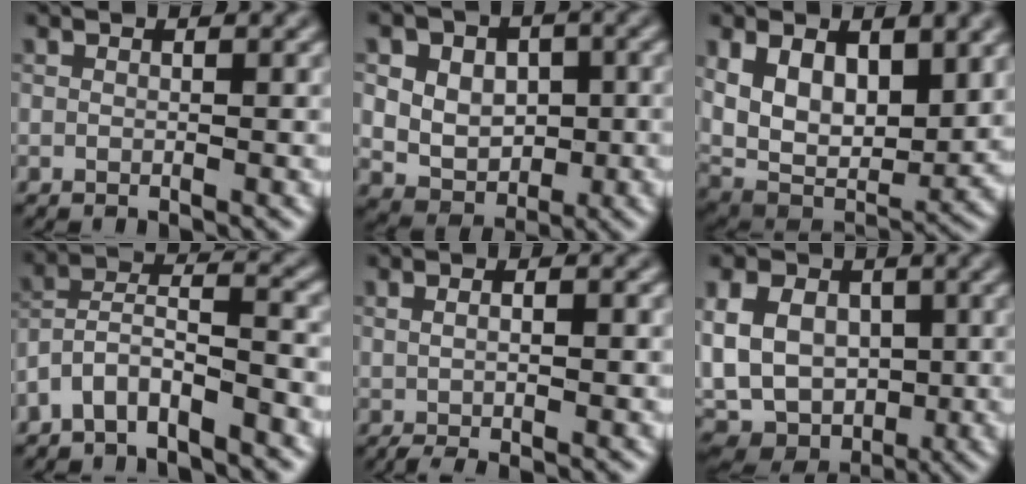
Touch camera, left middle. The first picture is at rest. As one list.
[{"total": 9.4, "force": [2.6, 7.3, 5.3], "torque": [-0.086, 0.031, 0.038]}, {"total": 9.3, "force": [2.5, 5.4, 7.2], "torque": [-0.145, -0.015, 0.045]}, {"total": 5.1, "force": [-3.6, 1.5, 3.2], "torque": [-0.063, 0.007, -0.077]}, {"total": 3.2, "force": [0.0, 1.2, 2.9], "torque": [-0.041, 0.004, 0.009]}, {"total": 10.5, "force": [0.3, 8.0, 6.9], "torque": [-0.115, 0.011, -0.001]}]